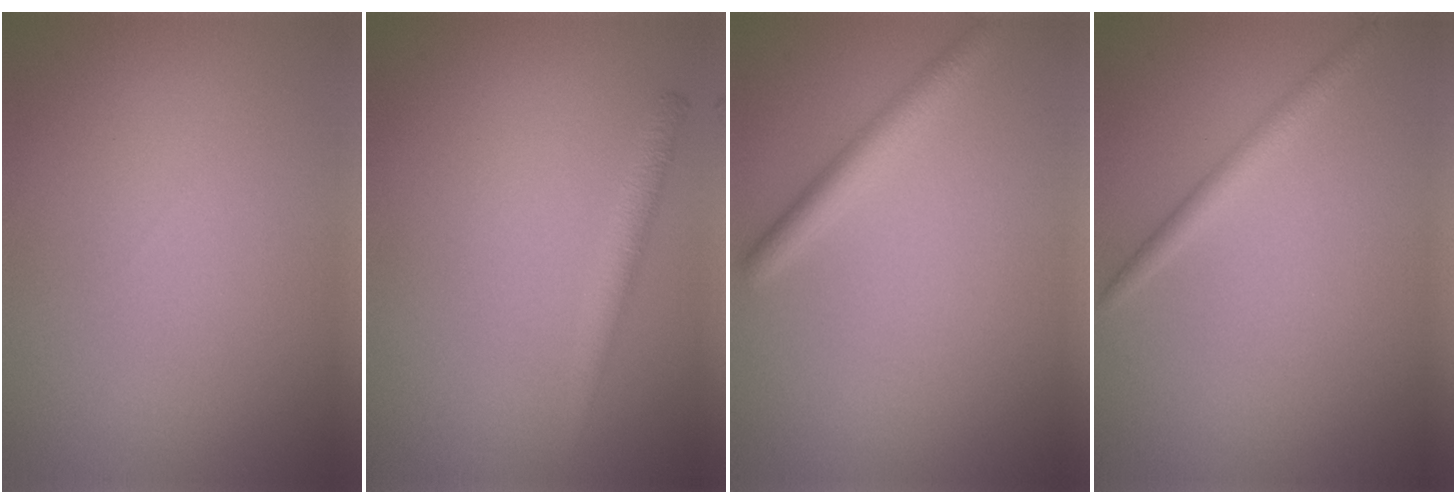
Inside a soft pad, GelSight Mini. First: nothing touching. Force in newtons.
{"total": 1.8, "press": 1.8, "slide": 0.1}
{"total": 2.3, "press": 2.3, "slide": 0.1}
{"total": 1.8, "press": 1.7, "slide": 0.1}